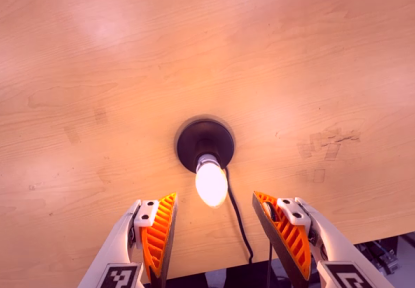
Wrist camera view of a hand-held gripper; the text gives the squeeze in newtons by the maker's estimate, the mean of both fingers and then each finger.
{"total": 0.0}